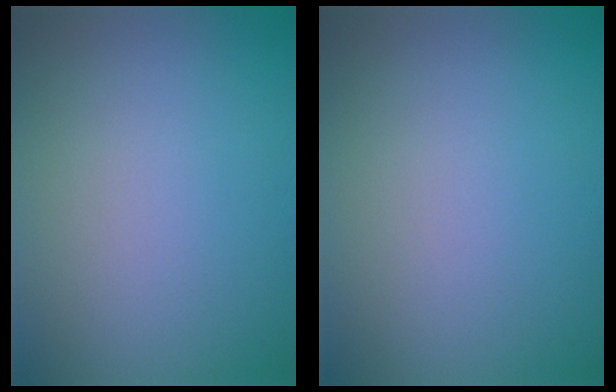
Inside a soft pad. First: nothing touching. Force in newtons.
{"total": 0.0}